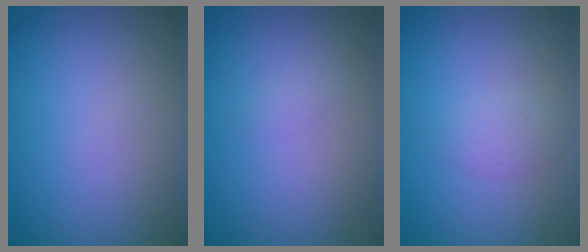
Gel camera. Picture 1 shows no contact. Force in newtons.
{"total": 0.5, "press": 0.5, "slide": 0.0}
{"total": 1.2, "press": 1.2, "slide": 0.0}